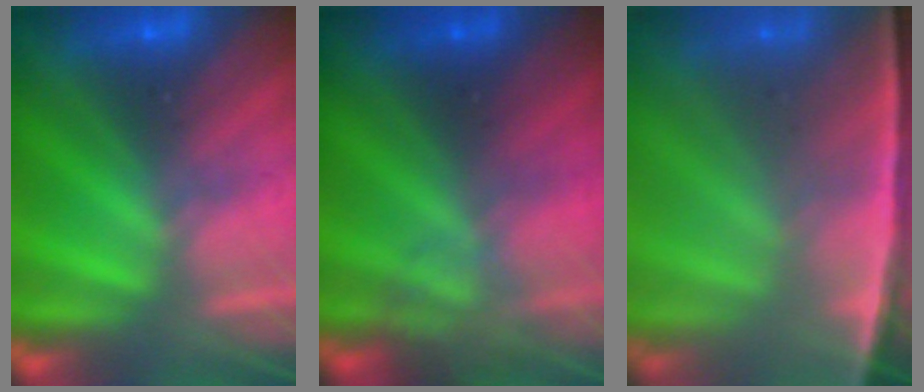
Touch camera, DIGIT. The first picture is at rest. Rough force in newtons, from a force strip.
{"total": 2.3}
{"total": 6.1}